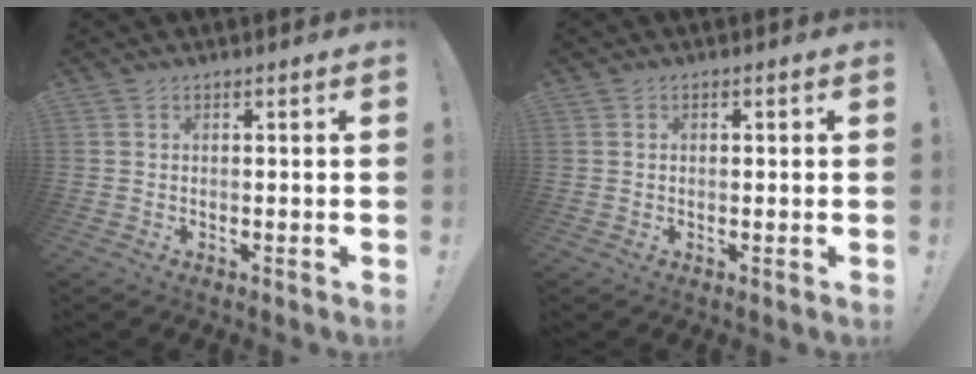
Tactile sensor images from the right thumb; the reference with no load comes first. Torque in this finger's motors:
{"motor_torque": [0.00, 0.21, -0.05, -0.04, 0.07]}